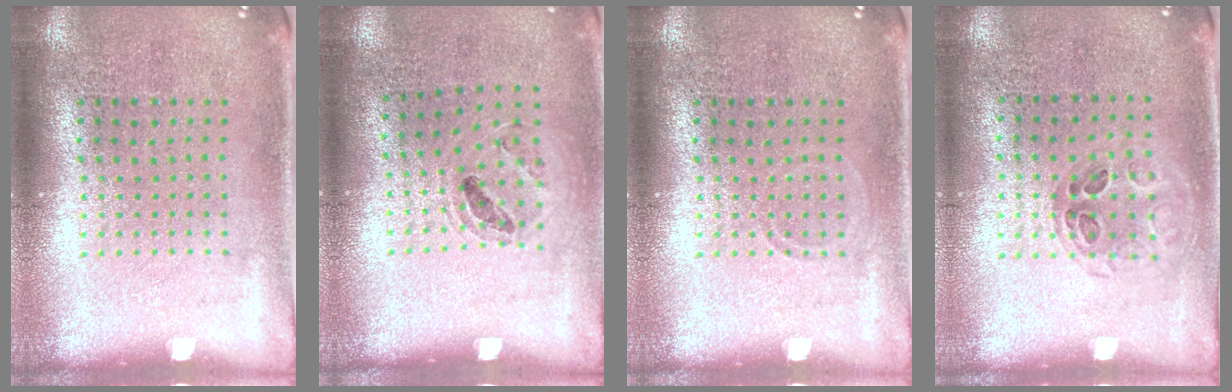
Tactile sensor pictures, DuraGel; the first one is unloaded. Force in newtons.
{"total": 0.9, "press": 0.9, "slide": 0.1}
{"total": 0.6, "press": 0.5, "slide": 0.2}
{"total": 0.9, "press": 0.8, "slide": 0.4}